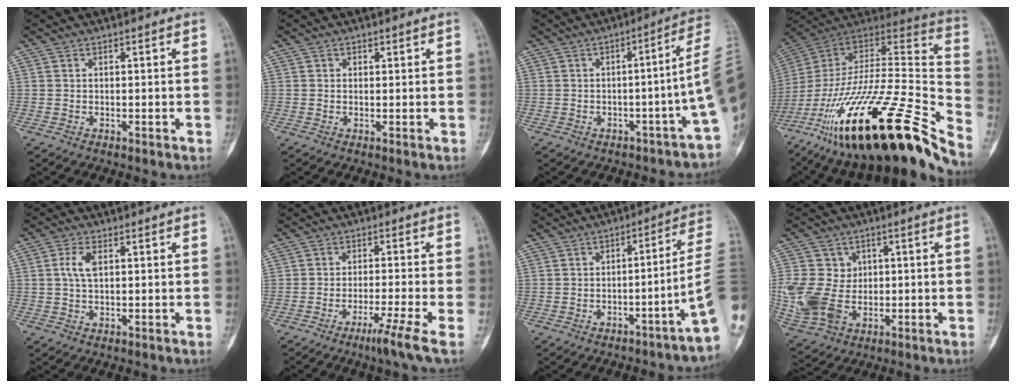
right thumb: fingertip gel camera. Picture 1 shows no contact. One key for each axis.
{"total": 0.7, "fx": 0.4, "fy": 0.5, "fz": 0.1, "tx": 0.006, "ty": -0.001, "tz": 0.004}
{"total": 9.6, "fx": -1.0, "fy": 0.5, "fz": 9.5, "tx": -0.114, "ty": 0.035, "tz": -0.018}
{"total": 39.2, "fx": -22.9, "fy": 10.0, "fz": 30.2, "tx": -0.455, "ty": 0.046, "tz": -0.372}
{"total": 3.7, "fx": 0.8, "fy": 1.9, "fz": 3.1, "tx": -0.075, "ty": 0.005, "tz": 0.018}
{"total": 6.1, "fx": -3.2, "fy": -0.9, "fz": 5.1, "tx": -0.099, "ty": 0.000, "tz": -0.060}
{"total": 8.2, "fx": -1.8, "fy": -1.8, "fz": 7.8, "tx": -0.103, "ty": 0.033, "tz": -0.030}
{"total": 14.3, "fx": -0.8, "fy": 11.6, "fz": 8.3, "tx": -0.163, "ty": -0.002, "tz": 0.002}